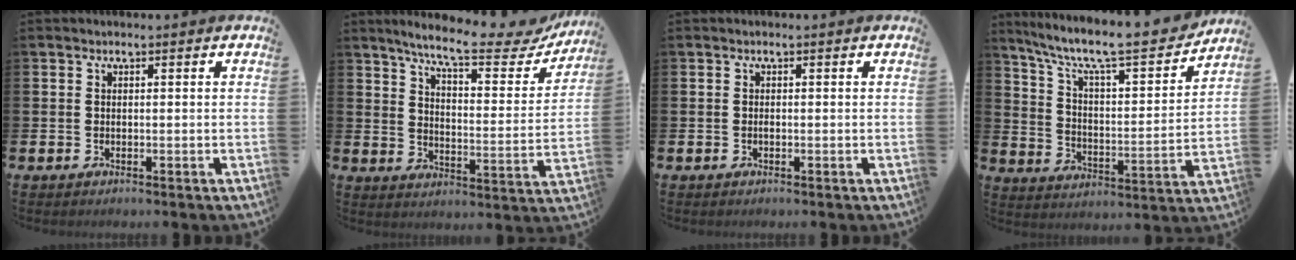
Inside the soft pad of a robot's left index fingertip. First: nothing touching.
{"total": 9.4, "force": [8.1, 1.5, 4.6], "torque": [-0.106, -0.050, 0.132]}
{"total": 0.0}
{"total": 9.9, "force": [8.6, 1.8, 4.7], "torque": [-0.121, -0.061, 0.140]}